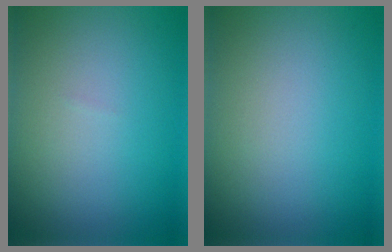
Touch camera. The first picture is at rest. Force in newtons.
{"total": 0.0}